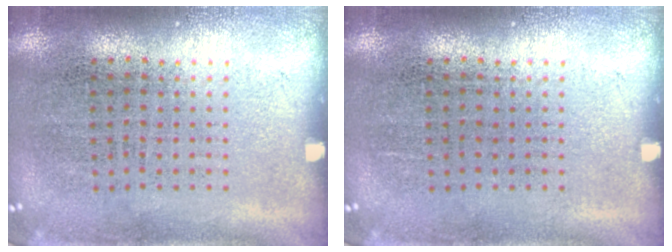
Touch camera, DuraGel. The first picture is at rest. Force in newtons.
{"total": 0.0}